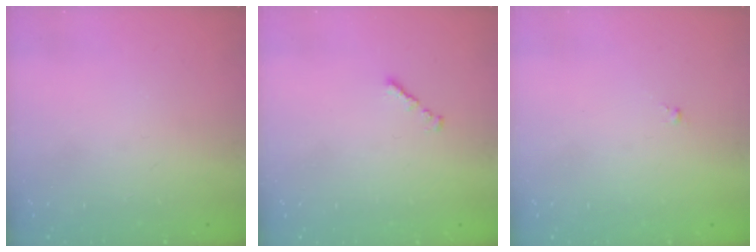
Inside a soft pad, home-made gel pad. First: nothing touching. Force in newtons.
{"total": 1.1, "press": 1.0, "slide": 0.5}
{"total": 0.0}